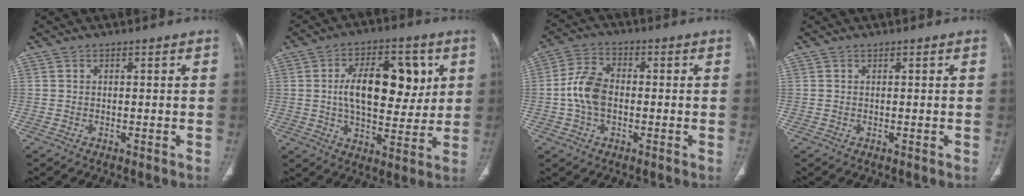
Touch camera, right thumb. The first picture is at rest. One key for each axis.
{"total": 16.9, "fx": 3.5, "fy": 9.0, "fz": 13.8, "tx": -0.176, "ty": -0.003, "tz": 0.057}
{"total": 8.3, "fx": -0.8, "fy": 5.4, "fz": 6.1, "tx": -0.121, "ty": 0.019, "tz": -0.022}
{"total": 0.0}